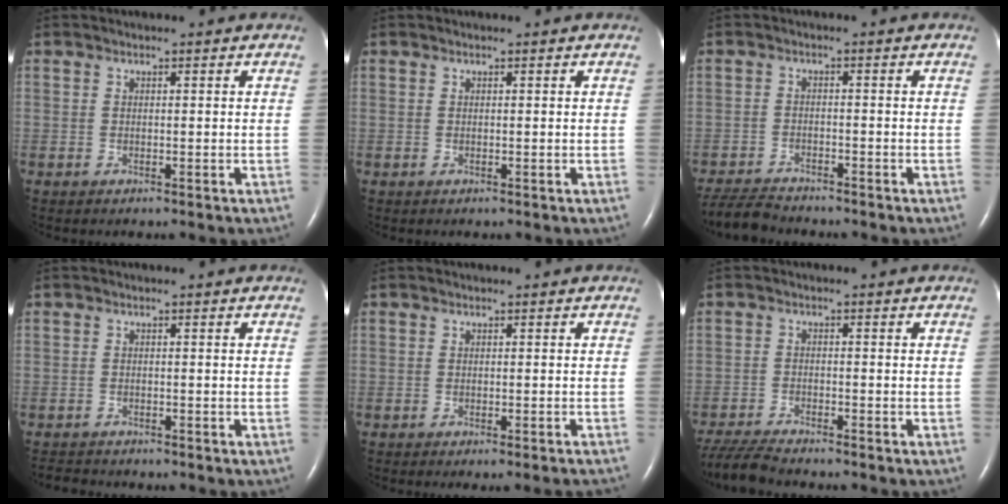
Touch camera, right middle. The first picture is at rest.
{"total": 0.0}
{"total": 5.6, "force": [-5.5, 0.5, 1.1], "torque": [-0.020, -0.023, -0.098]}
{"total": 2.5, "force": [-2.4, 0.5, 0.2], "torque": [-0.003, -0.010, -0.038]}
{"total": 3.1, "force": [-2.8, -0.7, 1.1], "torque": [-0.009, -0.001, -0.034]}
{"total": 6.3, "force": [-6.0, -0.1, 2.1], "torque": [-0.043, -0.025, -0.109]}